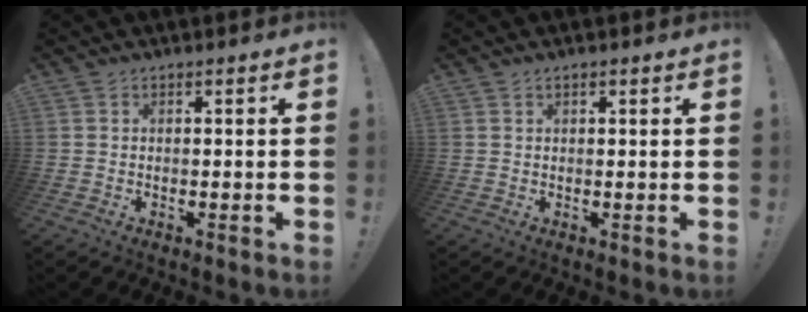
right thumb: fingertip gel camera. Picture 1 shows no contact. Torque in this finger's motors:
{"motor_torque": [-0.21, -0.42, -0.18, 0.06, 0.04]}